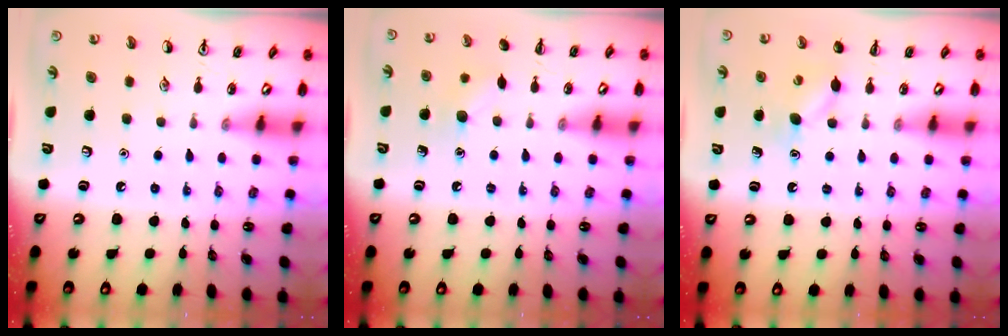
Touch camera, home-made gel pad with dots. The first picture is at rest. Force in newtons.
{"total": 6.7, "press": 6.5, "slide": 1.3}
{"total": 6.2, "press": 6.1, "slide": 1.4}